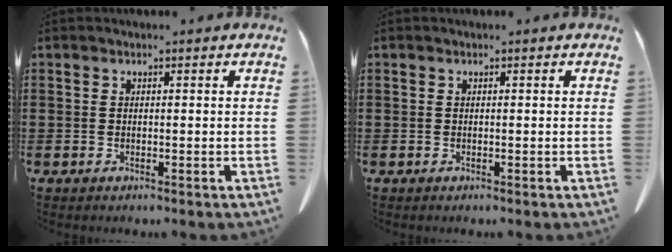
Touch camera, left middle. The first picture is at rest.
{"total": 0.0}